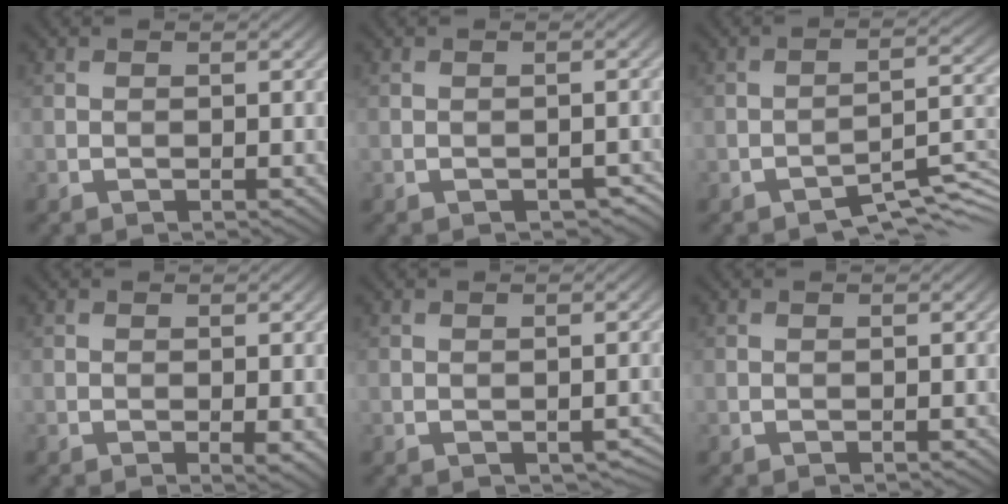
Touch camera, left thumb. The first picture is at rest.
{"total": 2.1, "force": [-1.3, 1.1, 1.2], "torque": [-0.017, -0.004, -0.010]}
{"total": 5.5, "force": [-3.9, 1.4, 3.5], "torque": [-0.045, 0.008, -0.061]}
{"total": 1.4, "force": [-0.3, 0.2, 1.3], "torque": [-0.022, -0.006, -0.007]}
{"total": 1.6, "force": [-0.7, 0.9, 1.1], "torque": [-0.015, -0.006, -0.005]}
{"total": 0.0}